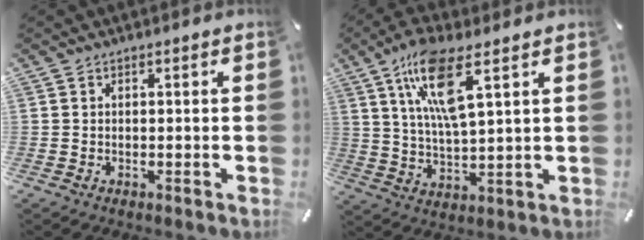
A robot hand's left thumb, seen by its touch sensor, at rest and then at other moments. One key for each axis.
{"total": 12.9, "fx": 6.9, "fy": 3.6, "fz": 10.3, "tx": -0.216, "ty": -0.012, "tz": 0.118}